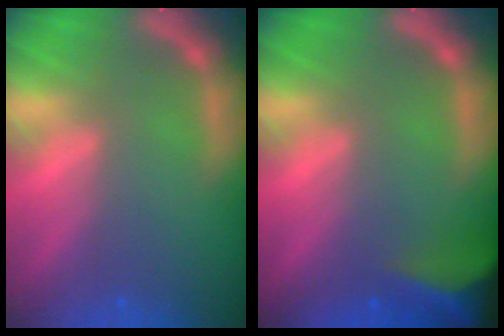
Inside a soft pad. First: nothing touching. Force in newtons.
{"total": 8.9}